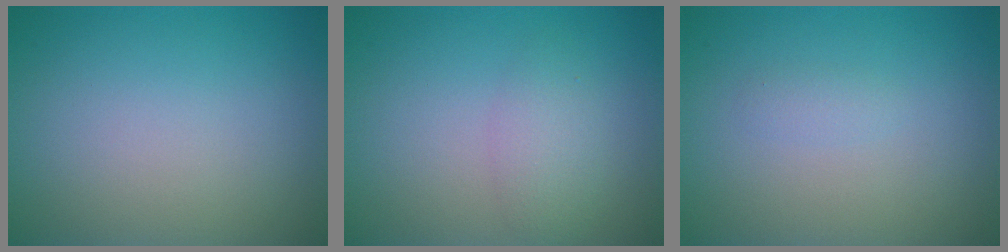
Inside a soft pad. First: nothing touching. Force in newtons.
{"total": 2.1, "press": 2.1, "slide": 0.1}
{"total": 0.8, "press": 0.8, "slide": 0.0}